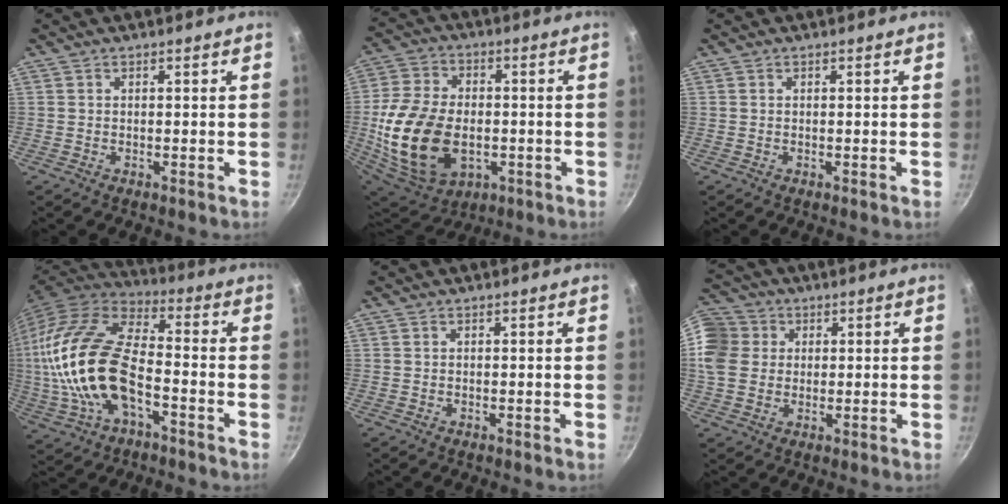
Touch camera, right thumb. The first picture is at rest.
{"total": 21.0, "force": [-3.3, 13.8, 15.5], "torque": [-0.300, 0.007, -0.047]}
{"total": 0.0}
{"total": 21.6, "force": [-3.8, 10.9, 18.3], "torque": [-0.360, 0.026, -0.076]}
{"total": 0.0}
{"total": 15.3, "force": [2.7, 13.2, 7.3], "torque": [-0.161, 0.021, 0.044]}